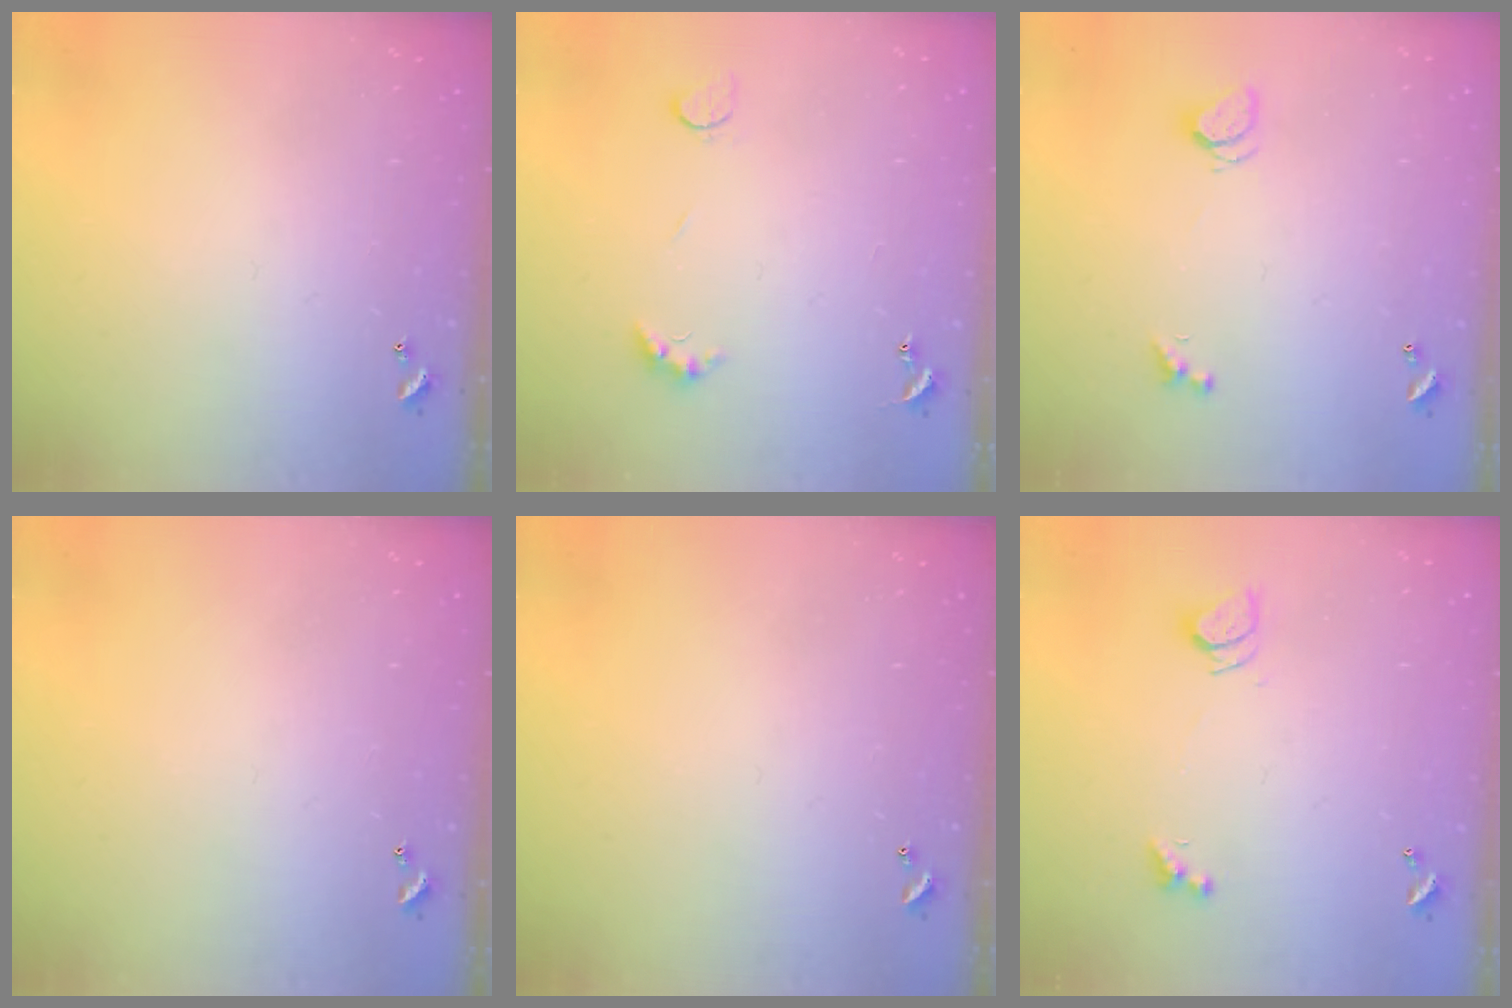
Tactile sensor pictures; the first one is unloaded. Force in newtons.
{"total": 4.2, "press": 4.2, "slide": 0.7}
{"total": 1.8, "press": 1.8, "slide": 0.5}
{"total": 0.0}
{"total": 0.0}
{"total": 3.6, "press": 3.5, "slide": 0.7}